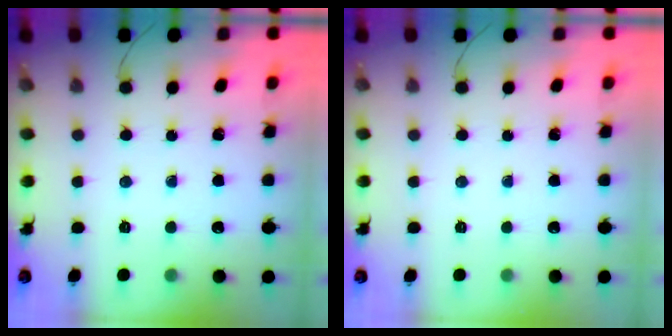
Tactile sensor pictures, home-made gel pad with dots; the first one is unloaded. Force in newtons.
{"total": 0.0}